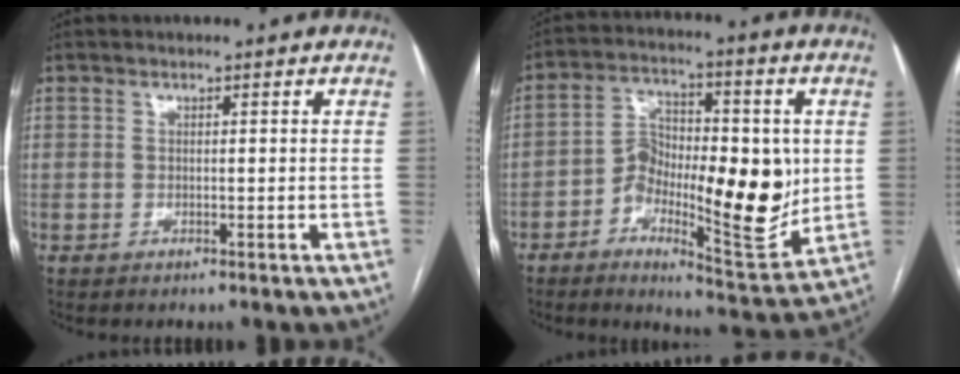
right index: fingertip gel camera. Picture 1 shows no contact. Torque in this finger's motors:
{"motor_torque": [0.54, -0.03, 0.34, 0.13]}